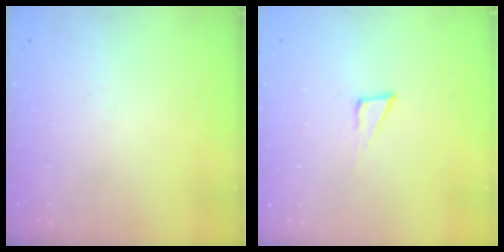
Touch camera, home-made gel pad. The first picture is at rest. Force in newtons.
{"total": 5.8, "press": 5.8, "slide": 0.2}